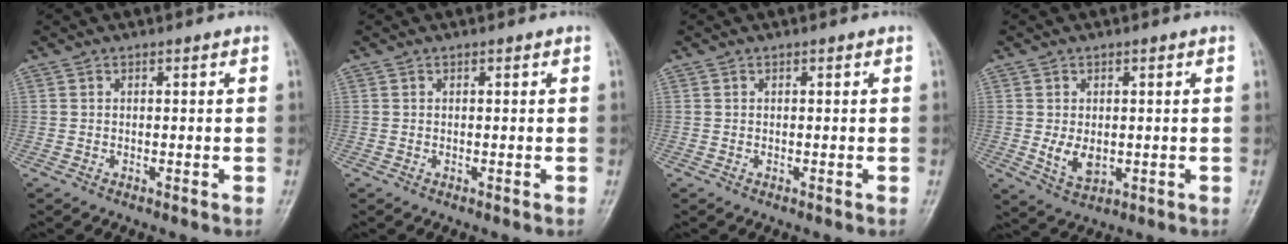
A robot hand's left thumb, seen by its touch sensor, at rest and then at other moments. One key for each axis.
{"total": 0.0}
{"total": 0.0}
{"total": 4.9, "fx": -0.2, "fy": 3.2, "fz": 3.7, "tx": -0.056, "ty": -0.011, "tz": 0.007}